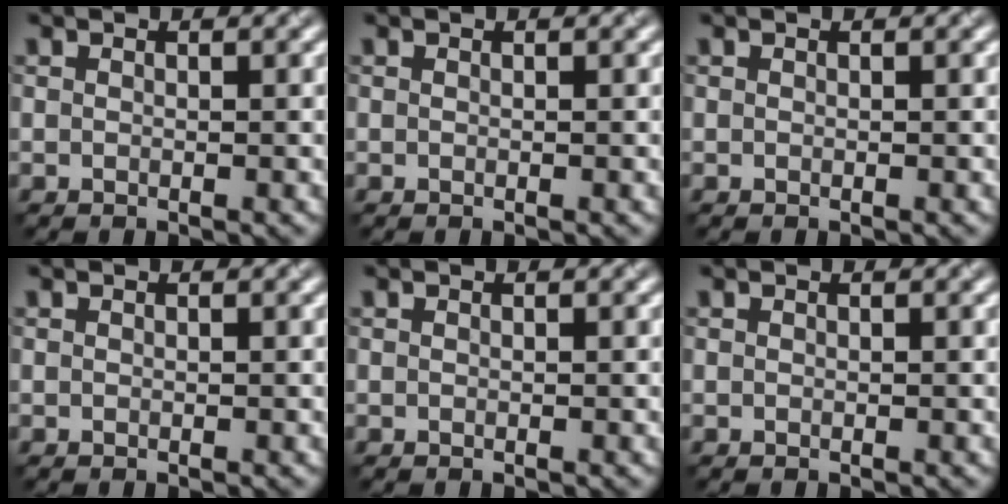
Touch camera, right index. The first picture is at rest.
{"total": 0.0}
{"total": 0.0}
{"total": 0.0}
{"total": 0.0}
{"total": 0.0}